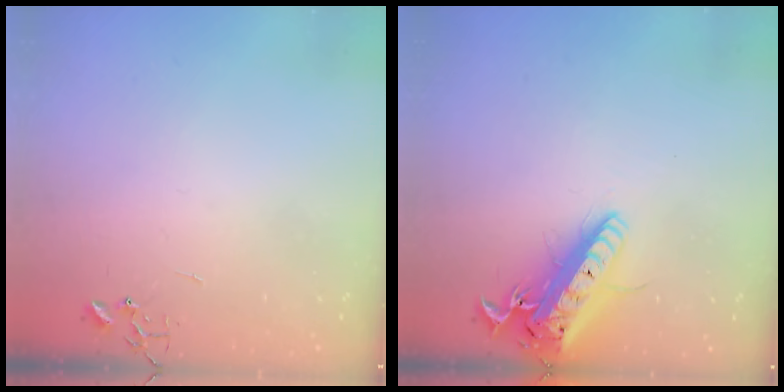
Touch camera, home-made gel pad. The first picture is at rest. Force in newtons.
{"total": 19.8, "press": 19.4, "slide": 4.0}